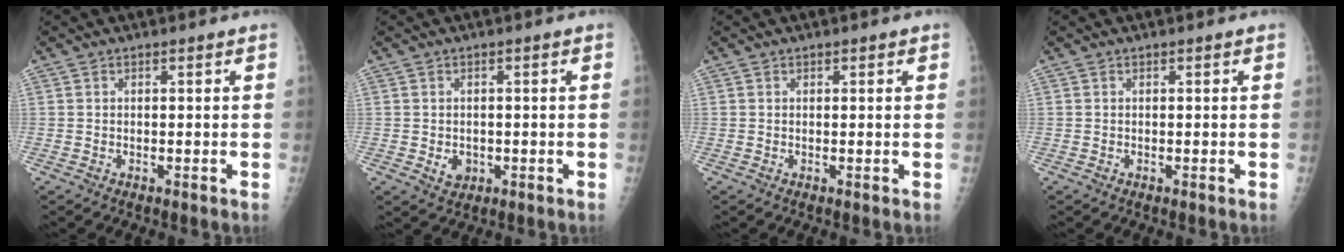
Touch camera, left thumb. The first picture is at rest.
{"total": 2.9, "force": [-0.6, 2.4, 1.5], "torque": [-0.011, 0.000, 0.000]}
{"total": 0.8, "force": [0.4, 0.4, 0.5], "torque": [-0.003, 0.001, 0.003]}
{"total": 0.0}